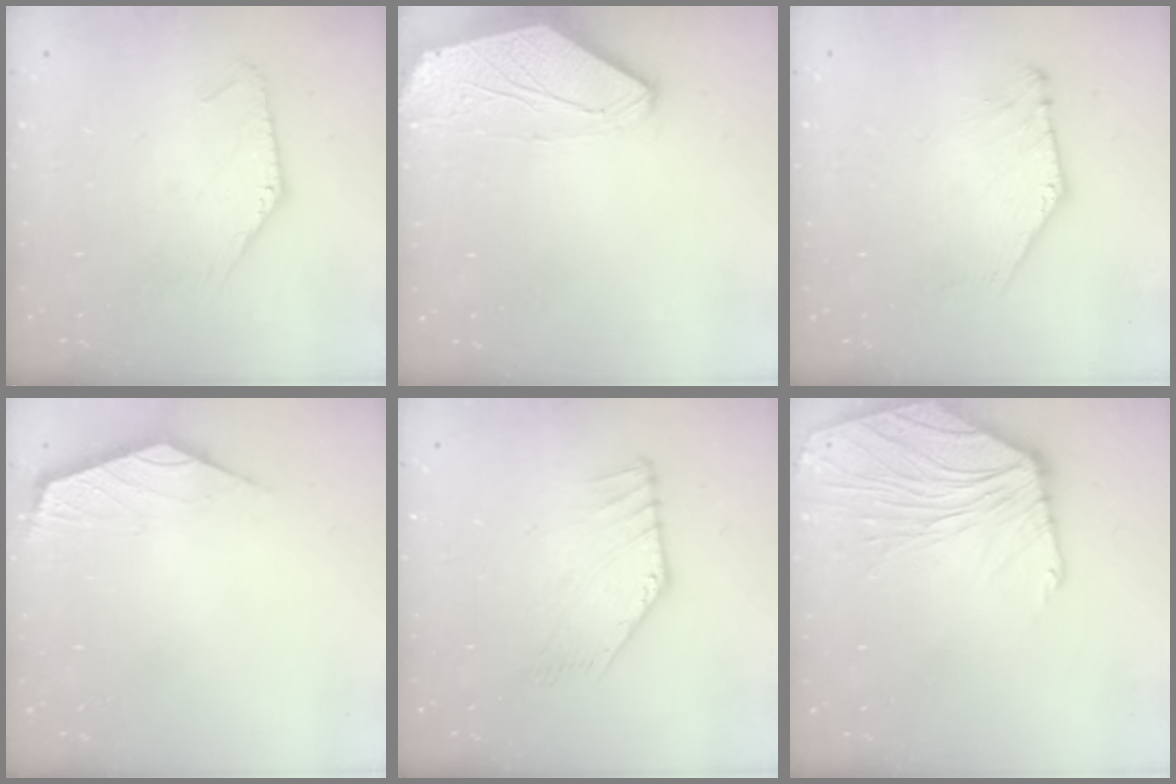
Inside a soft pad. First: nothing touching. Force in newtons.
{"total": 0.0}
{"total": 2.0, "press": 2.0, "slide": 0.0}
{"total": 2.6, "press": 2.5, "slide": 0.6}
{"total": 2.9, "press": 2.9, "slide": 0.3}
{"total": 8.5, "press": 8.4, "slide": 1.5}